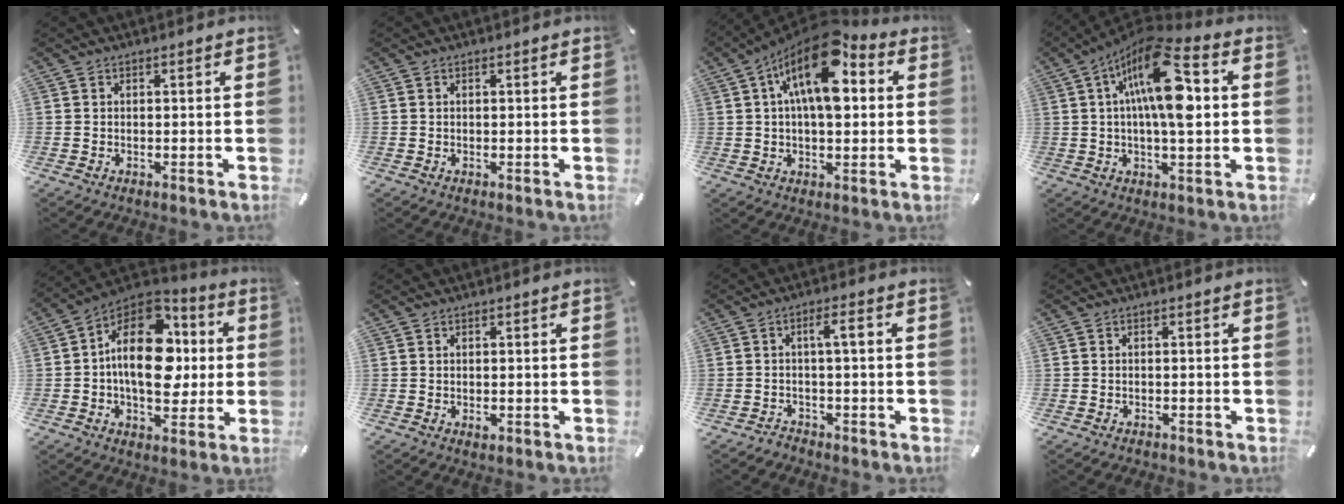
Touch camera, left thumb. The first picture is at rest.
{"total": 0.0}
{"total": 16.0, "force": [6.1, 7.6, 12.7], "torque": [-0.217, -0.024, 0.103]}
{"total": 18.1, "force": [3.9, 6.3, 16.4], "torque": [-0.291, -0.013, 0.056]}
{"total": 21.0, "force": [2.2, 13.6, 15.8], "torque": [-0.265, -0.015, 0.037]}
{"total": 1.3, "force": [-0.4, 0.9, 0.8], "torque": [-0.015, 0.000, -0.007]}
{"total": 3.3, "force": [-0.9, 1.0, 3.0], "torque": [-0.062, 0.017, -0.023]}
{"total": 1.1, "force": [-0.9, 0.6, 0.3], "torque": [-0.008, 0.004, -0.020]}